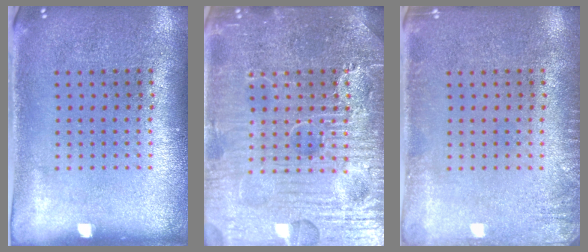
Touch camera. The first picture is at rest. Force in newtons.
{"total": 7.2, "press": 7.2, "slide": 0.7}
{"total": 1.4, "press": 1.4, "slide": 0.3}